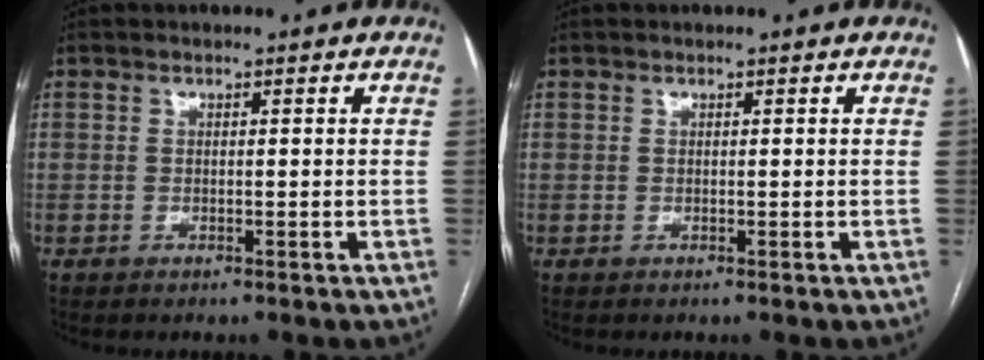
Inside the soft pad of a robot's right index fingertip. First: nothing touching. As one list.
[{"total": 0.0}]